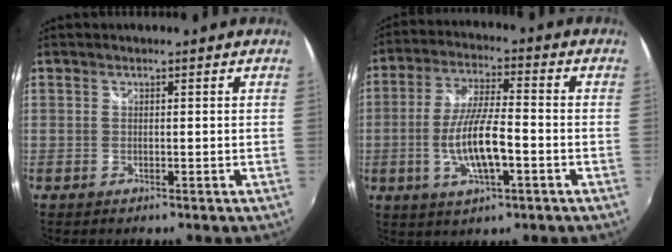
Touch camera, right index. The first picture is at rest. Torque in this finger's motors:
{"motor_torque": [0.38, -0.14, 0.44, 0.16]}